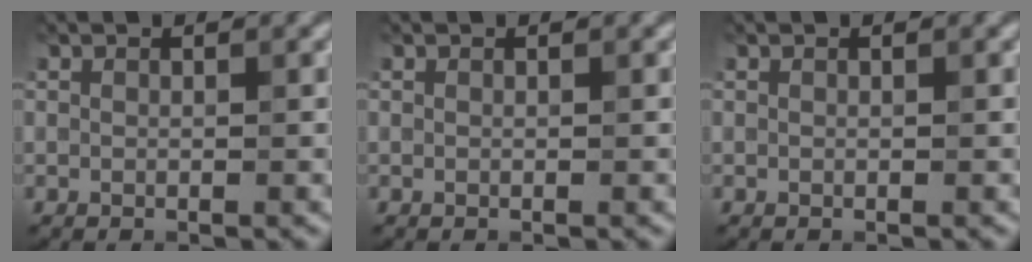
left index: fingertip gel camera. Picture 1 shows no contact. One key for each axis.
{"total": 0.0}
{"total": 0.0}